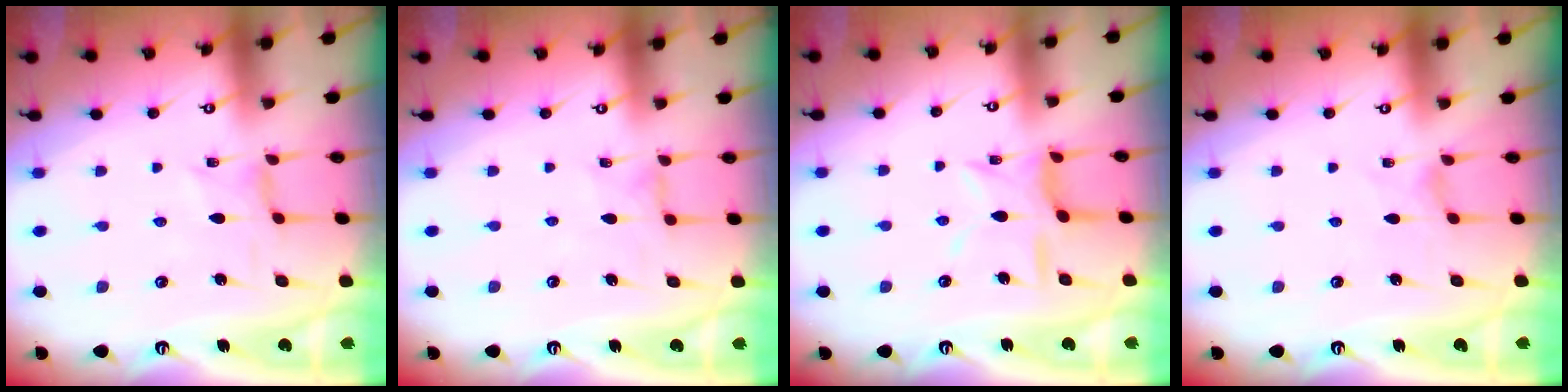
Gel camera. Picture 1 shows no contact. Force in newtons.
{"total": 0.6, "press": 0.6, "slide": 0.3}
{"total": 10.3, "press": 10.2, "slide": 0.7}
{"total": 0.0}